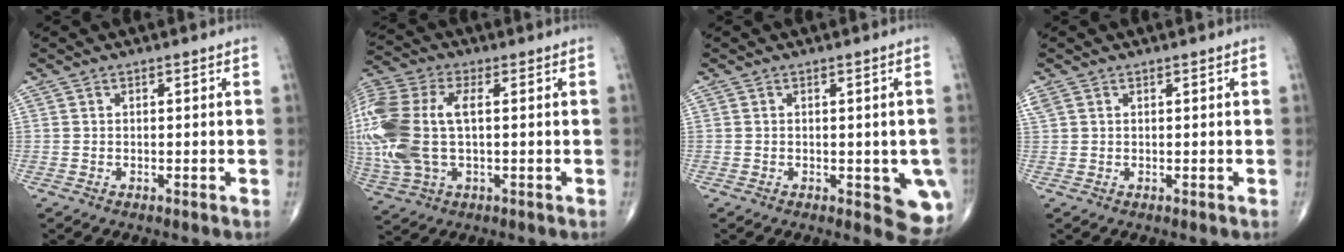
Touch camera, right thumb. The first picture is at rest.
{"total": 20.0, "force": [1.3, 10.9, 16.8], "torque": [-0.432, 0.010, 0.025]}
{"total": 6.9, "force": [-1.5, 2.8, 6.2], "torque": [-0.043, -0.009, -0.014]}
{"total": 1.4, "force": [0.8, 0.9, 0.7], "torque": [-0.023, 0.015, 0.021]}